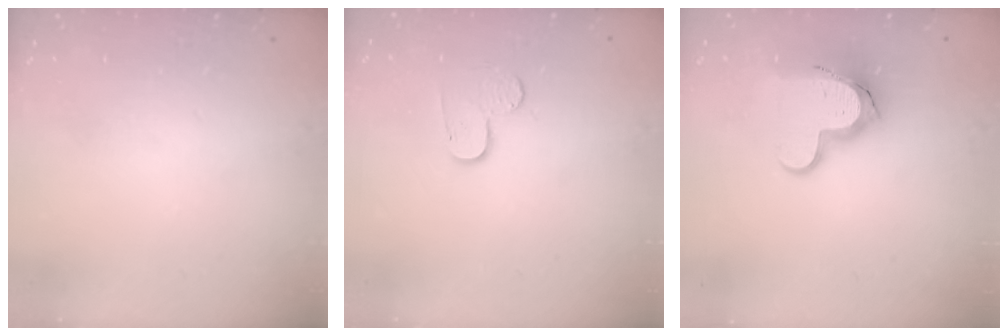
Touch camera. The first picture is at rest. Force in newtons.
{"total": 4.8, "press": 4.8, "slide": 0.3}
{"total": 14.0, "press": 13.9, "slide": 1.4}